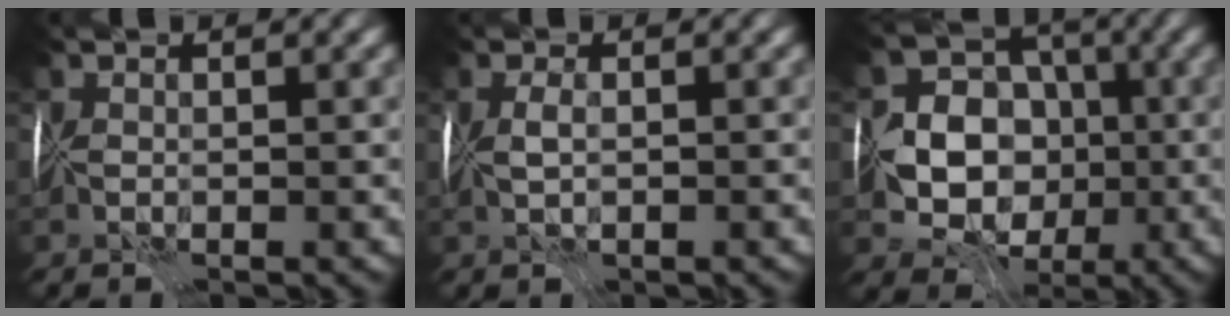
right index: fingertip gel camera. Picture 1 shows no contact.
{"total": 0.8, "force": [-0.2, -0.1, 0.8], "torque": [-0.013, -0.001, 0.000]}
{"total": 7.5, "force": [-1.7, 6.4, 3.5], "torque": [-0.038, -0.013, -0.054]}